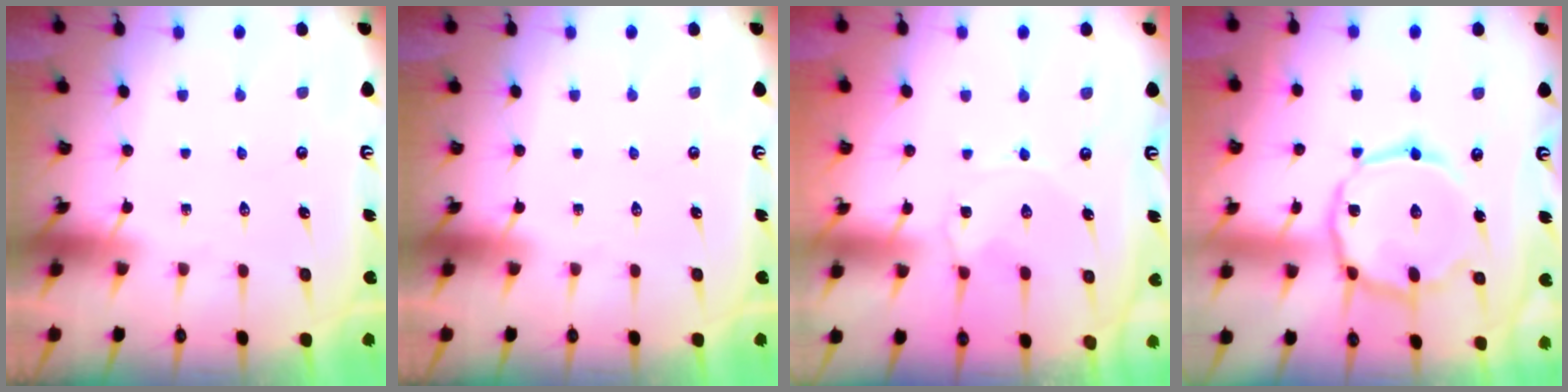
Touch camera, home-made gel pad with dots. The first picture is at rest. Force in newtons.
{"total": 0.0}
{"total": 1.3, "press": 1.3, "slide": 0.3}
{"total": 14.0, "press": 13.9, "slide": 0.9}